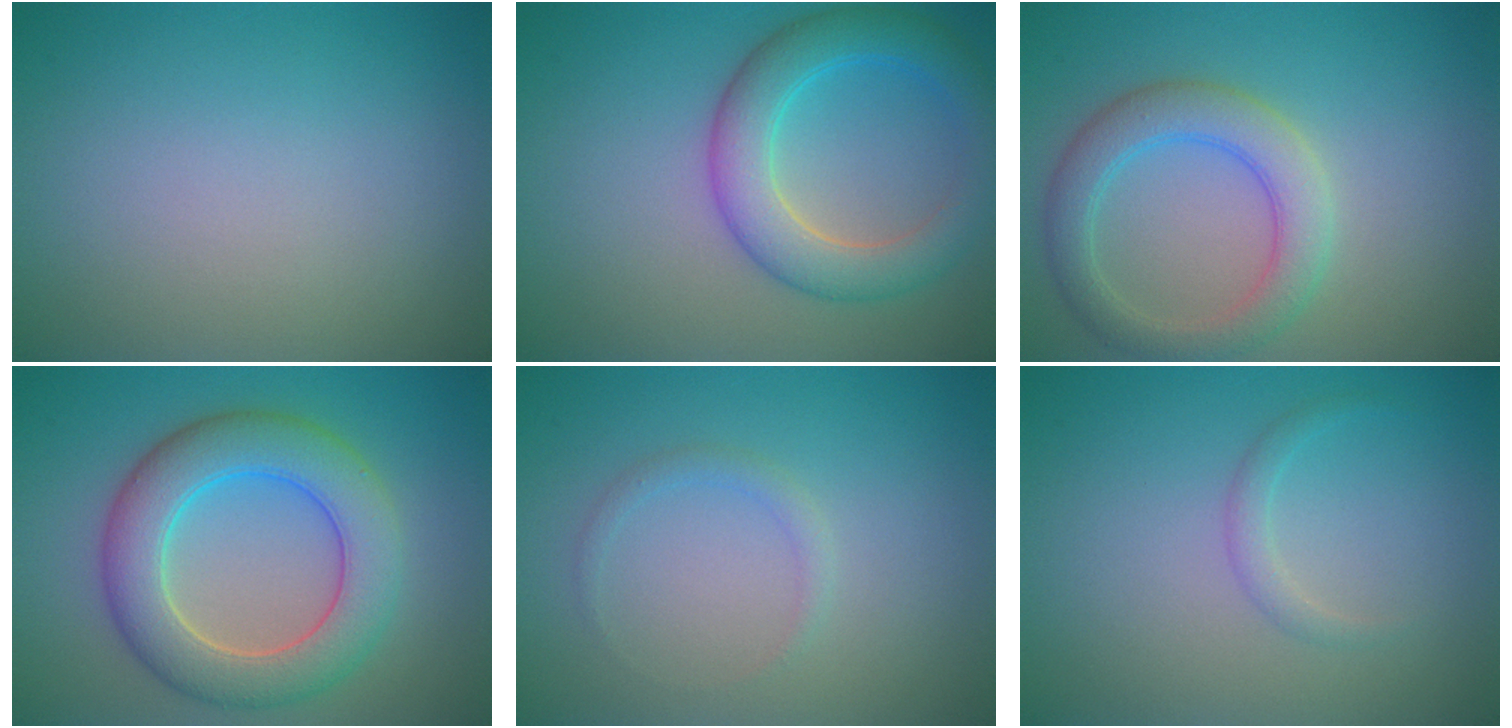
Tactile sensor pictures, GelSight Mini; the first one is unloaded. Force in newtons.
{"total": 5.6, "press": 5.6, "slide": 0.1}
{"total": 4.3, "press": 4.3, "slide": 0.2}
{"total": 7.4, "press": 7.4, "slide": 0.5}
{"total": 1.0, "press": 1.0, "slide": 0.1}
{"total": 1.1, "press": 1.1, "slide": 0.1}